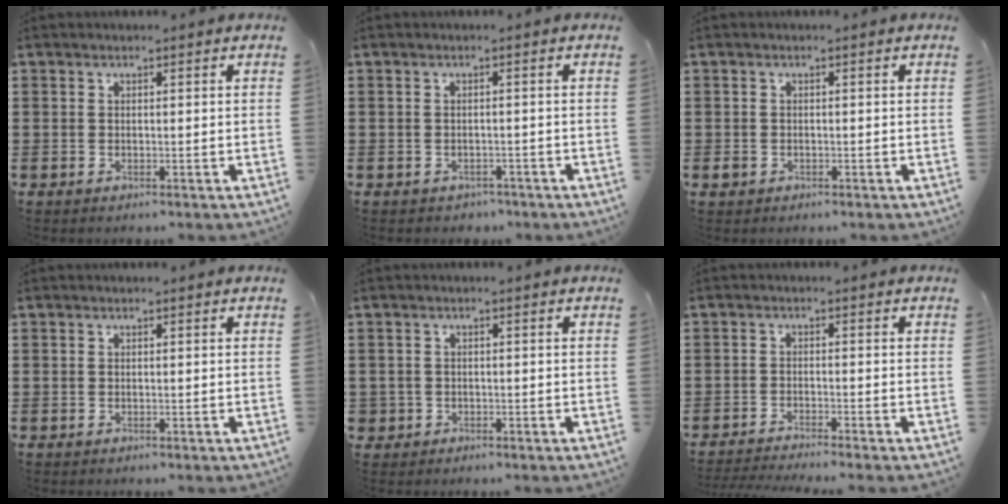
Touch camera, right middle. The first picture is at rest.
{"total": 0.8, "force": [-0.7, 0.4, -0.2], "torque": [-0.001, 0.001, -0.017]}
{"total": 1.0, "force": [-0.5, 0.9, 0.2], "torque": [-0.006, 0.001, -0.012]}
{"total": 0.0}
{"total": 1.3, "force": [-0.5, 1.2, 0.0], "torque": [-0.003, 0.003, -0.013]}
{"total": 1.9, "force": [-1.9, -0.2, 0.4], "torque": [-0.008, -0.001, -0.037]}